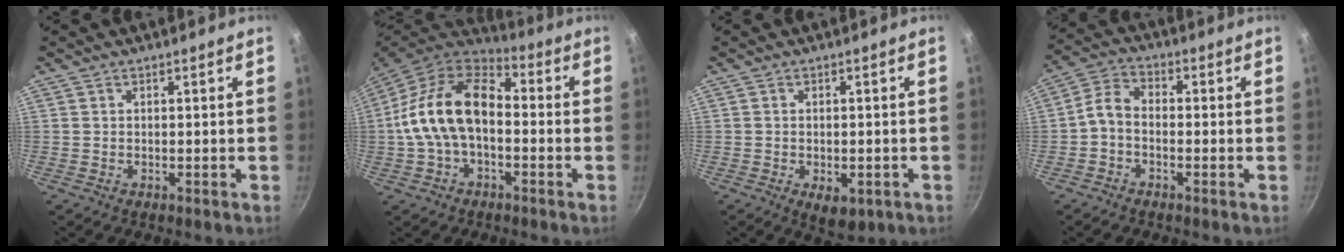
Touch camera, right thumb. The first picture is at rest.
{"total": 17.1, "force": [-1.3, 10.5, 13.5], "torque": [-0.227, 0.044, -0.040]}
{"total": 5.3, "force": [-1.8, 3.0, 4.0], "torque": [-0.042, 0.001, -0.017]}
{"total": 4.9, "force": [-1.5, 3.2, 3.4], "torque": [-0.071, 0.032, -0.043]}